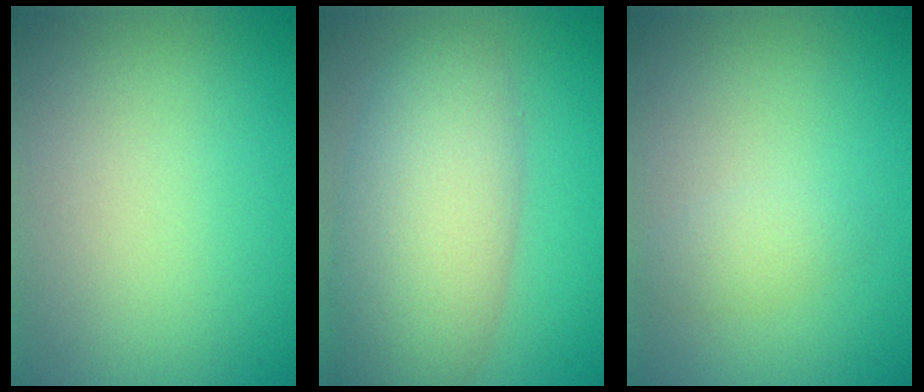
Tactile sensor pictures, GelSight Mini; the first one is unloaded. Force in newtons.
{"total": 8.1, "press": 8.1, "slide": 0.6}
{"total": 1.4, "press": 1.4, "slide": 0.0}